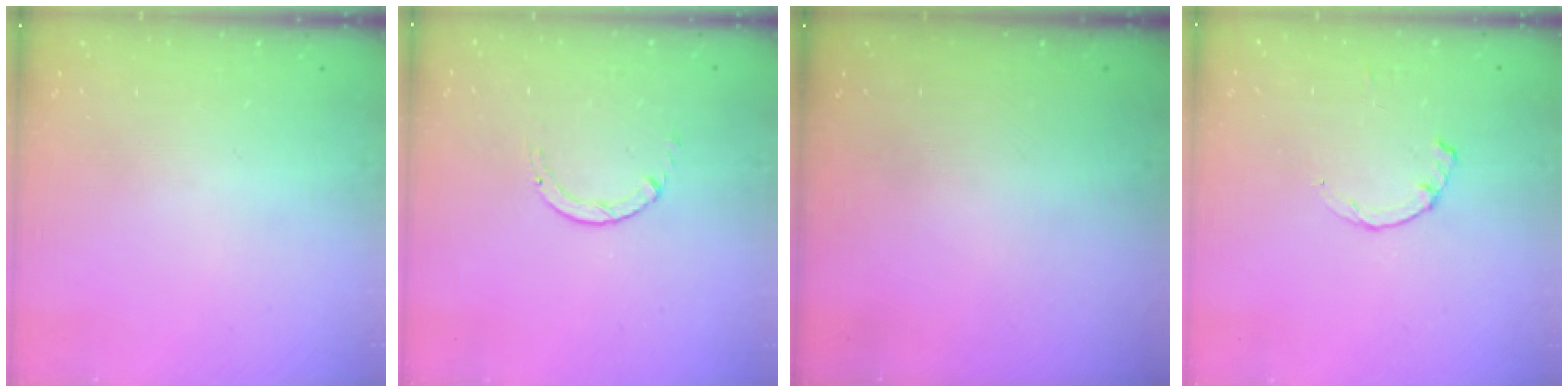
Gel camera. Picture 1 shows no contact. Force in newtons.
{"total": 0.6, "press": 0.5, "slide": 0.1}
{"total": 0.0}
{"total": 1.2, "press": 1.2, "slide": 0.3}